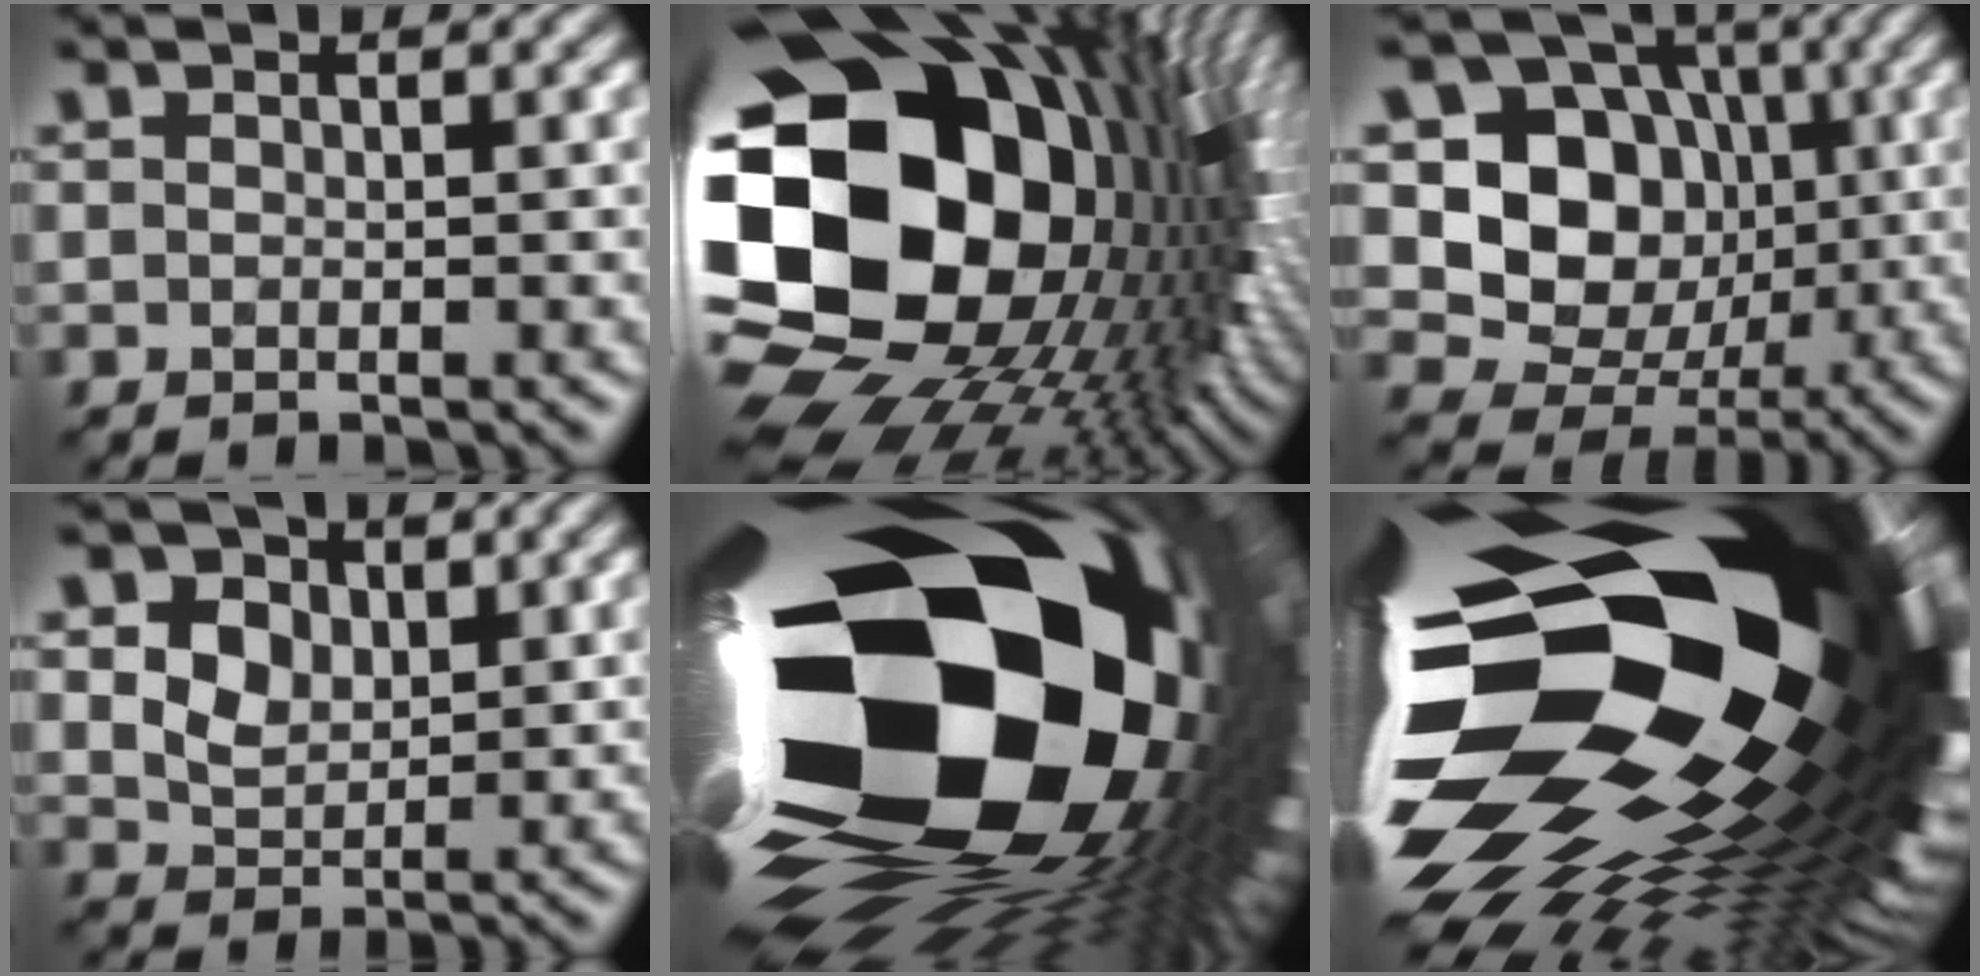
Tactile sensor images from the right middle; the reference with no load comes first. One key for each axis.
{"total": 22.4, "fx": -0.8, "fy": 16.0, "fz": 15.6, "tx": -0.312, "ty": -0.046, "tz": -0.012}
{"total": 11.5, "fx": 0.3, "fy": 9.6, "fz": 6.5, "tx": -0.114, "ty": 0.002, "tz": -0.020}
{"total": 4.9, "fx": 1.7, "fy": 3.7, "fz": 2.7, "tx": -0.072, "ty": 0.009, "tz": 0.030}
{"total": 23.0, "fx": -2.6, "fy": 13.3, "fz": 18.6, "tx": -0.297, "ty": -0.002, "tz": -0.072}
{"total": 21.6, "fx": -1.8, "fy": 11.1, "fz": 18.4, "tx": -0.332, "ty": -0.047, "tz": -0.053}